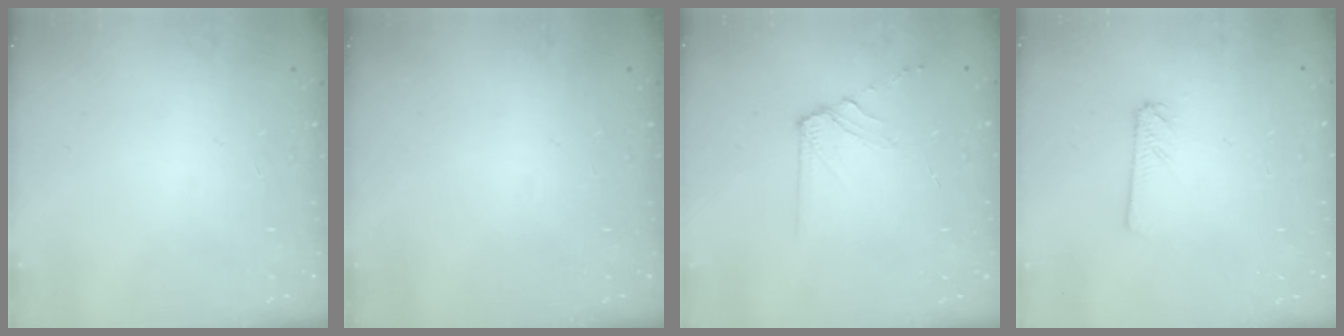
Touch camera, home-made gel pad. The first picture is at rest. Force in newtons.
{"total": 0.0}
{"total": 6.8, "press": 6.7, "slide": 0.8}
{"total": 2.4, "press": 2.4, "slide": 0.2}